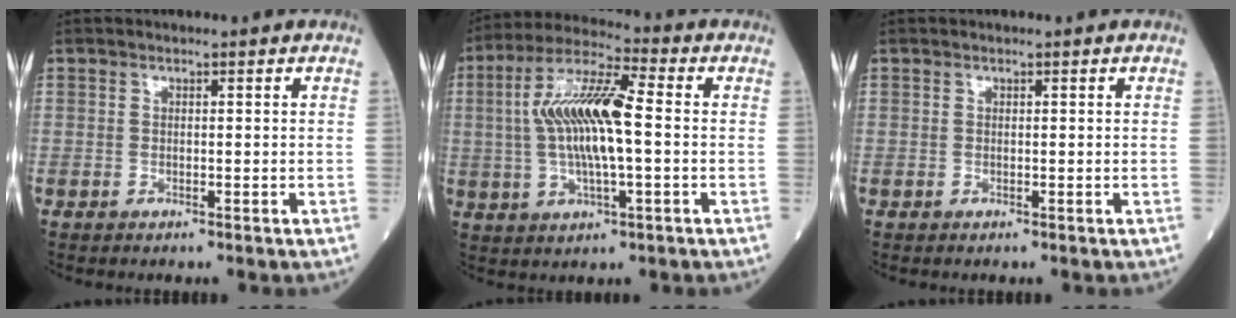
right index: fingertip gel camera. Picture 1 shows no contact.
{"total": 12.9, "force": [0.4, 2.6, 12.6], "torque": [-0.253, 0.016, 0.004]}
{"total": 0.0}